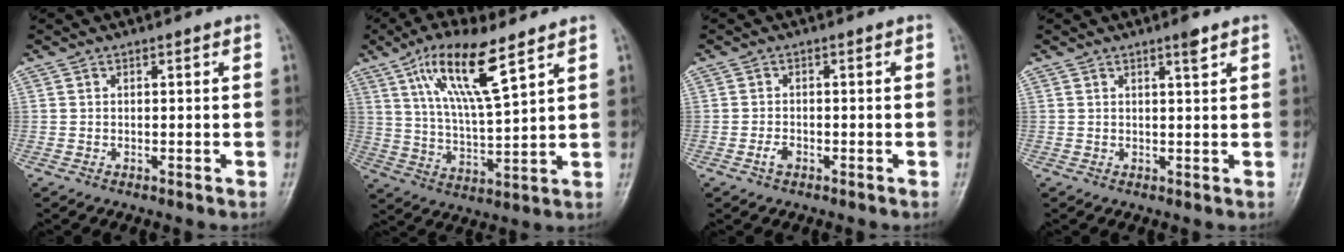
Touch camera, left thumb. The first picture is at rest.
{"total": 13.3, "force": [7.2, 3.1, 10.7], "torque": [-0.191, -0.029, 0.140]}
{"total": 1.9, "force": [-1.2, 1.1, 1.1], "torque": [-0.020, 0.009, -0.023]}
{"total": 1.8, "force": [1.2, 0.1, 1.3], "torque": [-0.019, -0.008, 0.020]}